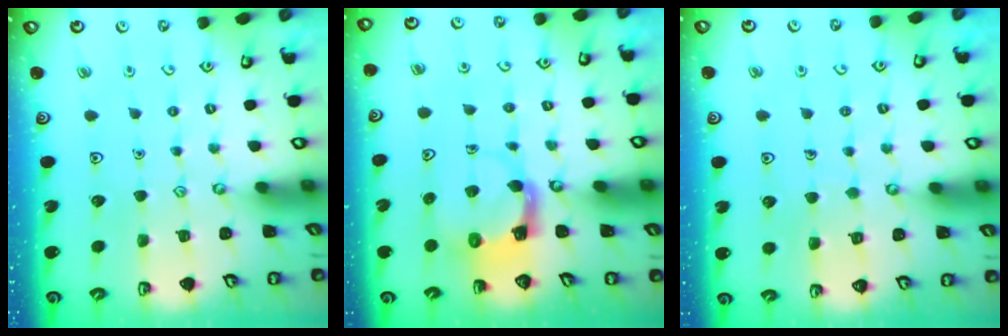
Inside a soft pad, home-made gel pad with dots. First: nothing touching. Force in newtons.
{"total": 3.8, "press": 3.8, "slide": 0.6}
{"total": 3.7, "press": 3.7, "slide": 0.2}